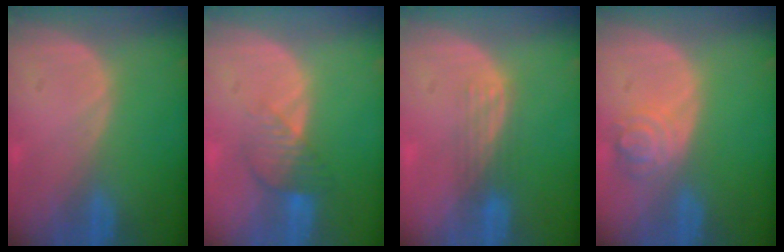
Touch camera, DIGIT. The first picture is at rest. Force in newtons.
{"total": 4.5, "press": 3.9, "slide": 2.3}
{"total": 2.9, "press": 2.7, "slide": 1.1}
{"total": 4.4, "press": 4.1, "slide": 1.6}